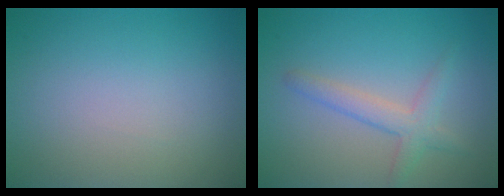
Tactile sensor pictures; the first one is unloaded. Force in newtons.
{"total": 2.5, "press": 2.5, "slide": 0.1}